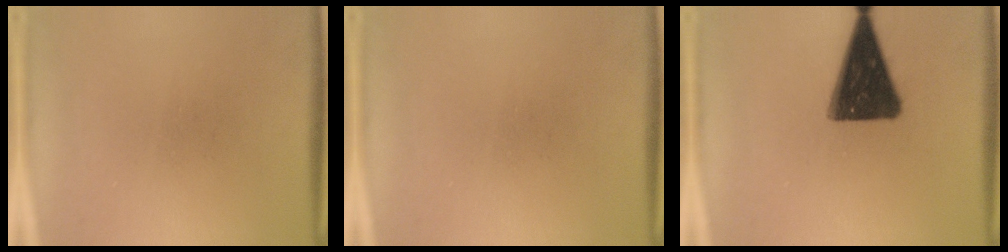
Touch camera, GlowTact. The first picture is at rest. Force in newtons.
{"total": 0.0}
{"total": 15.2}